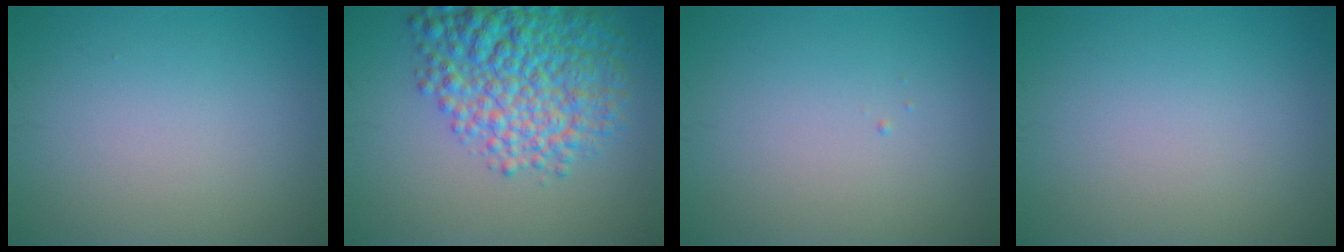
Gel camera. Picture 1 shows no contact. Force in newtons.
{"total": 8.9, "press": 8.9, "slide": 0.3}
{"total": 0.0}
{"total": 0.0}